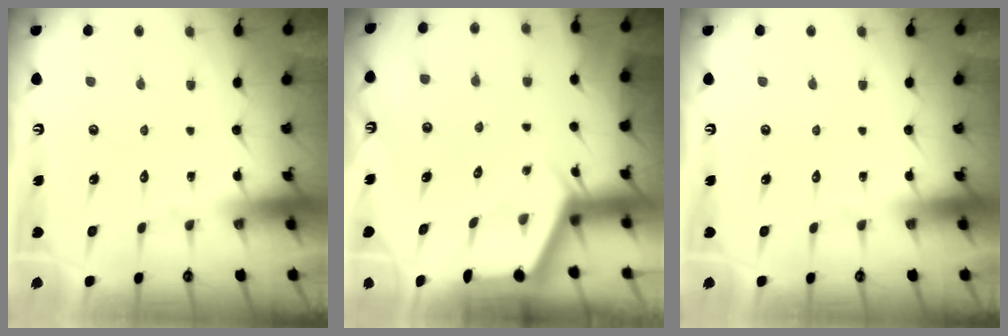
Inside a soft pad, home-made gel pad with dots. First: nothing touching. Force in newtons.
{"total": 2.3, "press": 2.3, "slide": 0.3}
{"total": 0.0}